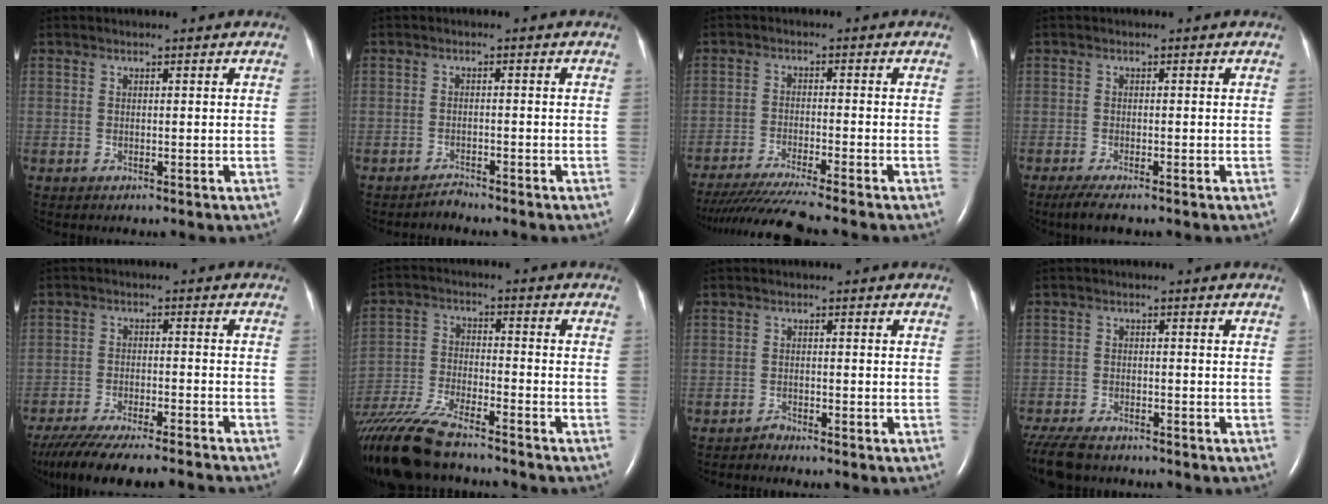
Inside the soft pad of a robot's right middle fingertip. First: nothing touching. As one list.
[{"total": 1.3, "force": [-1.3, 0.0, -0.3], "torque": [0.006, -0.006, -0.021]}, {"total": 11.4, "force": [-10.0, -1.8, 5.1], "torque": [-0.071, -0.032, -0.165]}, {"total": 3.6, "force": [-2.7, 0.5, 2.4], "torque": [-0.045, -0.011, -0.043]}, {"total": 16.3, "force": [-14.8, 0.8, 6.9], "torque": [-0.125, -0.031, -0.225]}, {"total": 15.5, "force": [-13.1, 2.3, 8.0], "torque": [-0.173, -0.039, -0.234]}, {"total": 1.1, "force": [-1.0, -0.1, -0.3], "torque": [0.007, -0.006, -0.018]}, {"total": 9.6, "force": [-8.1, 3.0, 4.1], "torque": [-0.087, -0.020, -0.132]}]